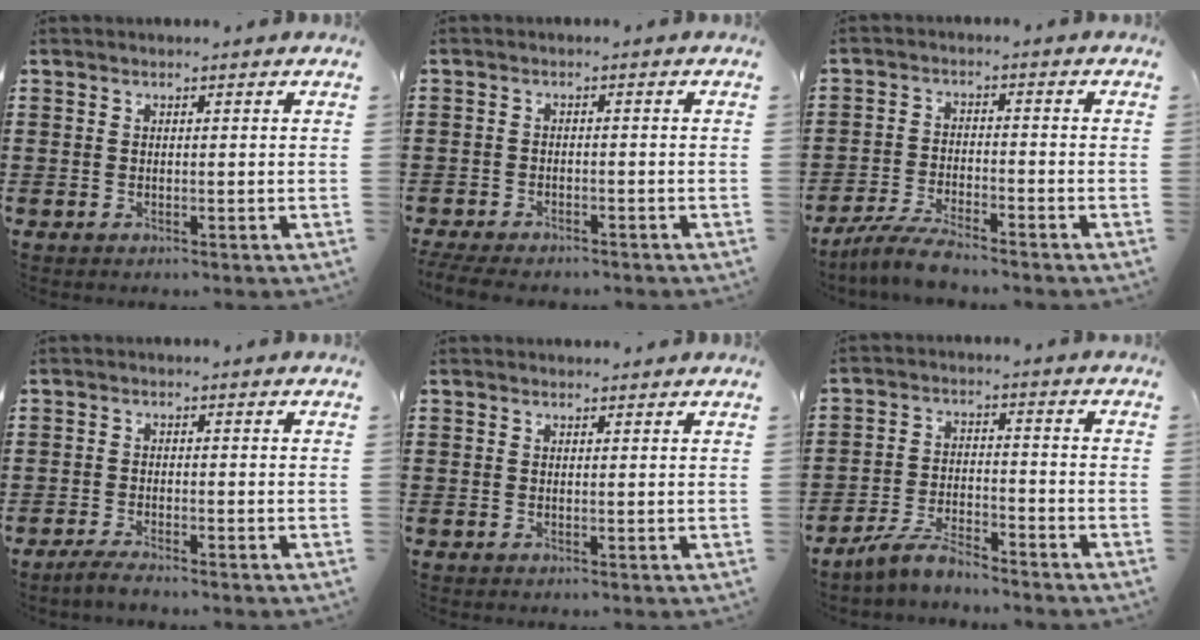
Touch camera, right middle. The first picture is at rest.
{"total": 2.5, "force": [-2.5, 0.3, 0.5], "torque": [-0.018, -0.001, -0.054]}
{"total": 4.9, "force": [-4.4, 0.3, 2.0], "torque": [-0.054, -0.009, -0.090]}
{"total": 1.9, "force": [-1.6, 0.0, 0.9], "torque": [-0.016, 0.002, -0.031]}
{"total": 0.6, "force": [0.6, 0.0, -0.1], "torque": [0.008, -0.003, 0.009]}
{"total": 5.5, "force": [-5.2, 0.7, 1.8], "torque": [-0.042, 0.002, -0.104]}